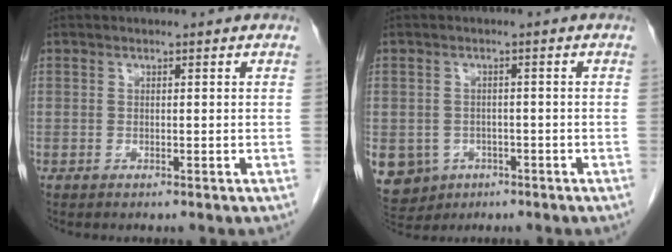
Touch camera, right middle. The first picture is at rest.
{"total": 10.5, "force": [-4.7, 8.9, 3.1], "torque": [-0.096, -0.001, -0.058]}